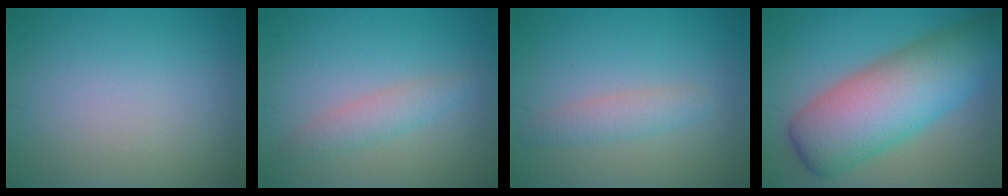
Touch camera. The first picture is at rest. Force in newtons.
{"total": 2.1, "press": 2.1, "slide": 0.1}
{"total": 2.1, "press": 2.1, "slide": 0.1}
{"total": 10.9, "press": 10.8, "slide": 0.4}